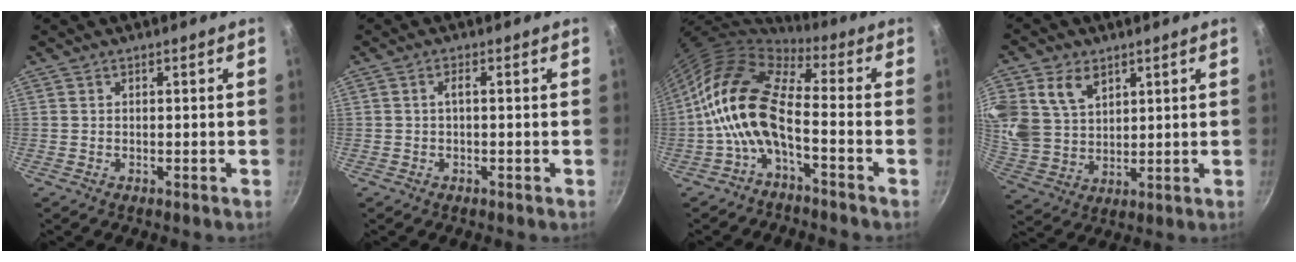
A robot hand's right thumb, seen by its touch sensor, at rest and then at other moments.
{"total": 1.3, "force": [-0.2, 0.4, 1.3], "torque": [-0.031, 0.008, -0.003]}
{"total": 12.8, "force": [-3.1, 5.7, 11.0], "torque": [-0.208, 0.037, -0.071]}
{"total": 14.7, "force": [6.3, 10.7, 7.9], "torque": [-0.172, -0.009, 0.136]}